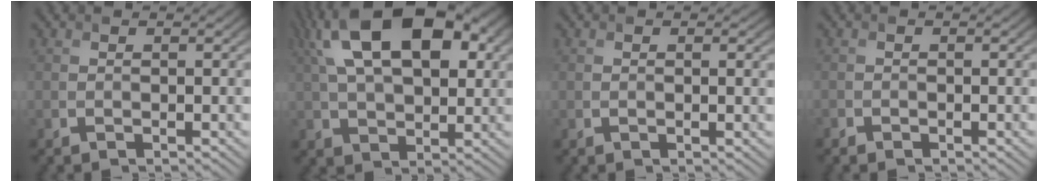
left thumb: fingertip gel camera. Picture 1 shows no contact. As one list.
[{"total": 17.7, "force": [6.2, 9.8, 13.4], "torque": [-0.257, 0.035, 0.097]}, {"total": 0.6, "force": [0.1, 0.2, 0.5], "torque": [-0.005, -0.005, 0.002]}, {"total": 0.7, "force": [-0.6, 0.3, 0.1], "torque": [-0.002, -0.004, -0.012]}]